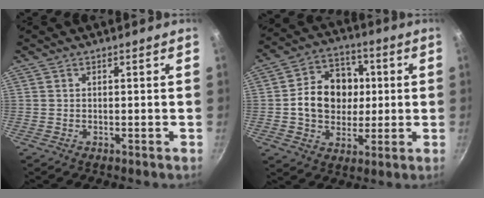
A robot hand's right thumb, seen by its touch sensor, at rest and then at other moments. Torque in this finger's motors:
{"motor_torque": [0.04, 0.13, 0.53, -0.44, 0.09]}